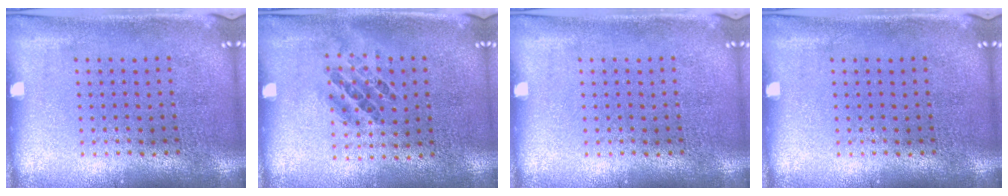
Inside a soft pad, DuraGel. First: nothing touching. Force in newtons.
{"total": 0.9, "press": 0.7, "slide": 0.6}
{"total": 0.0}
{"total": 0.0}